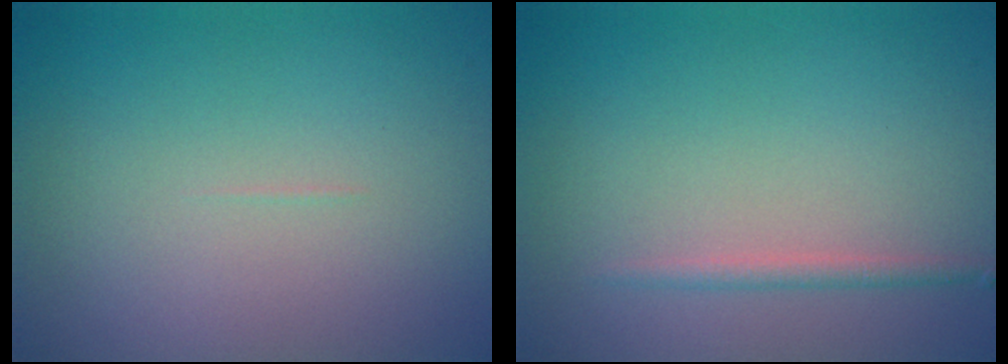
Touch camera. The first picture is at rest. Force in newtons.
{"total": 1.1, "press": 1.1, "slide": 0.0}